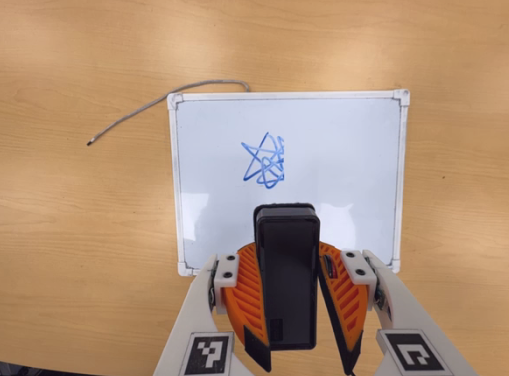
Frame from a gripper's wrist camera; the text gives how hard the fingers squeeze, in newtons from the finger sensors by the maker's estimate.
{"total": 10.4, "left": 9.2, "right": 11.6}